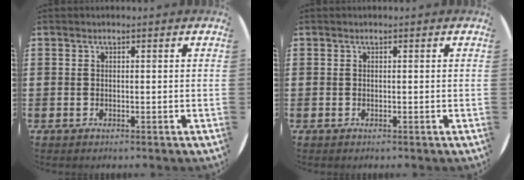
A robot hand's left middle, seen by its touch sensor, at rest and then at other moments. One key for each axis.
{"total": 0.0}